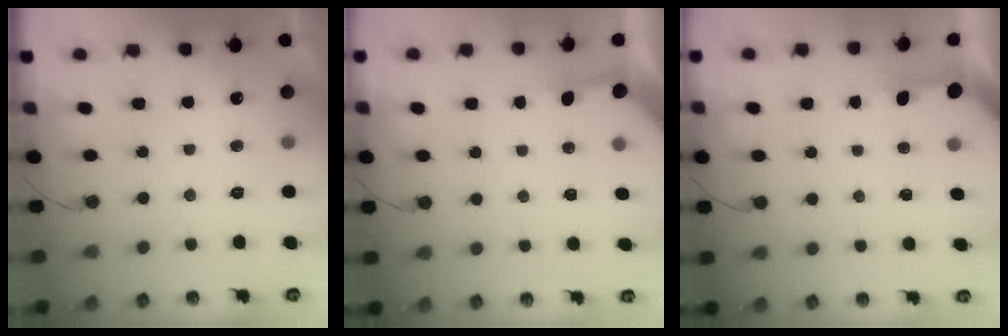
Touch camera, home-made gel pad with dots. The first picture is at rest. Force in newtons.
{"total": 3.7, "press": 3.7, "slide": 0.4}
{"total": 3.2, "press": 3.2, "slide": 0.3}